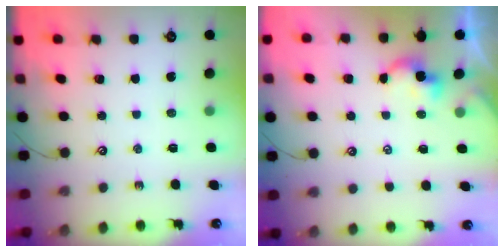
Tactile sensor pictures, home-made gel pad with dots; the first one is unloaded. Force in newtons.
{"total": 1.8, "press": 1.7, "slide": 0.2}